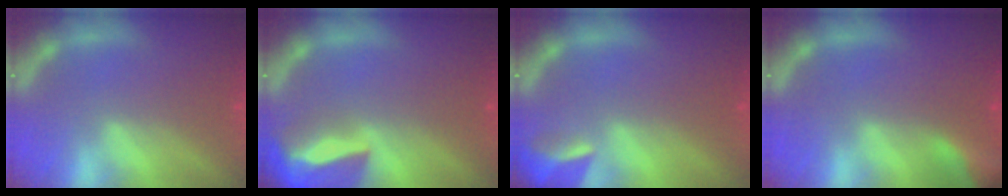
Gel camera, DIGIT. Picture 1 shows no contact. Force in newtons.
{"total": 9.0}
{"total": 3.4}
{"total": 5.9}